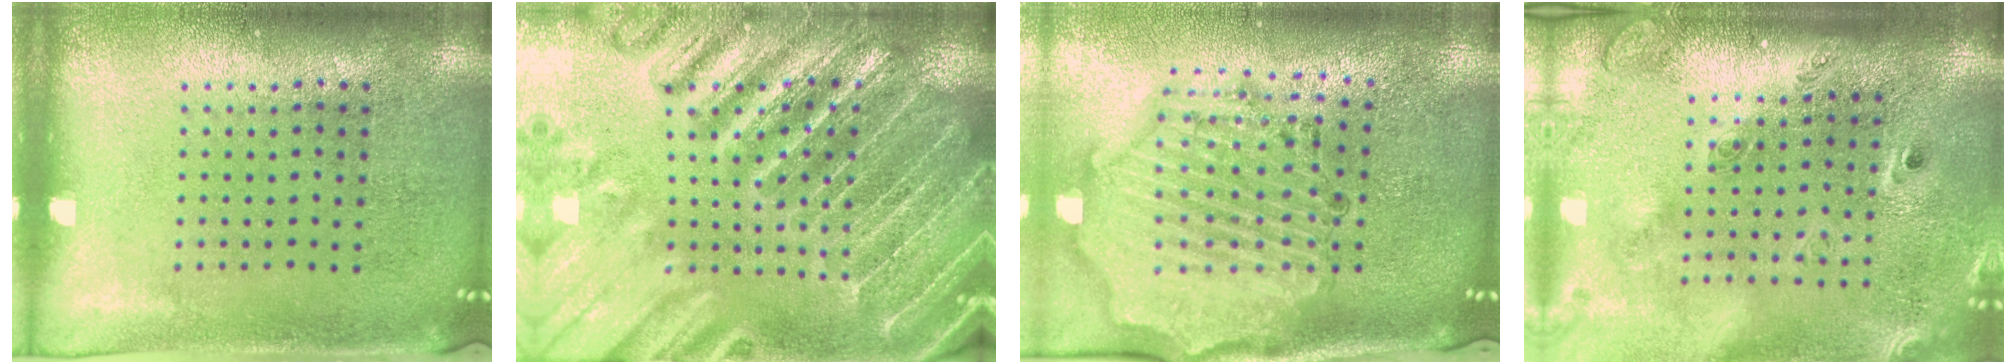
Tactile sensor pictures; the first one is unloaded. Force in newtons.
{"total": 4.7, "press": 4.3, "slide": 1.9}
{"total": 2.2, "press": 2.1, "slide": 0.6}
{"total": 2.6, "press": 1.9, "slide": 1.8}